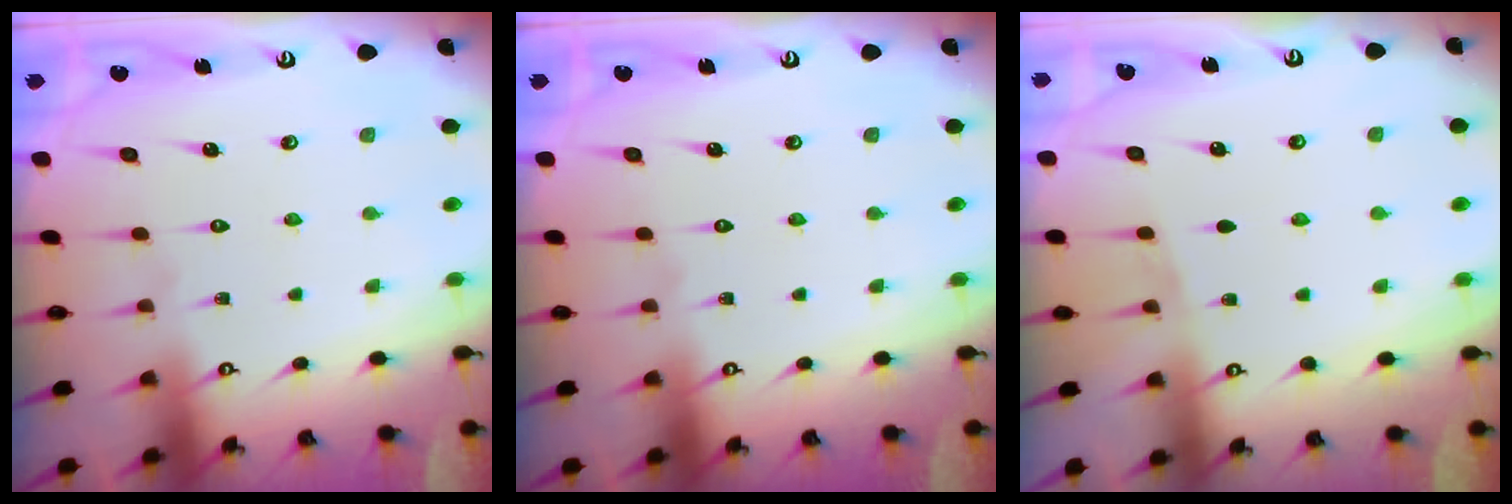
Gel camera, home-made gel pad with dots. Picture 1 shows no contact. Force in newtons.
{"total": 0.0}
{"total": 2.1, "press": 1.9, "slide": 0.9}